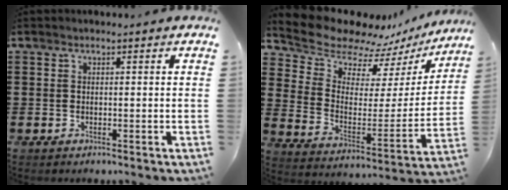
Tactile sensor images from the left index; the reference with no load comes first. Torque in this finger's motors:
{"motor_torque": [2.14, 0.00, 0.03, -0.07]}